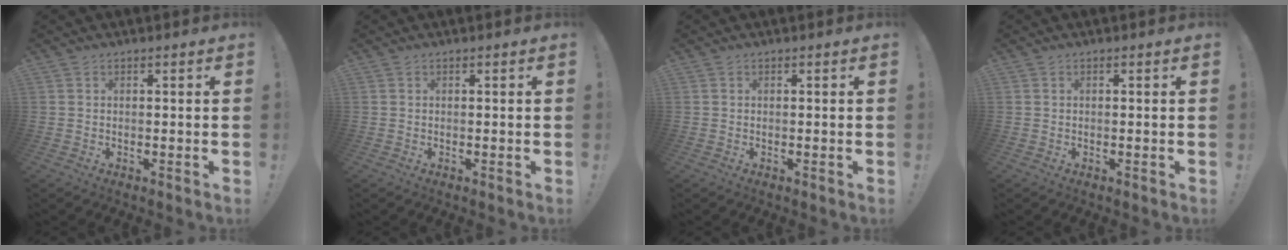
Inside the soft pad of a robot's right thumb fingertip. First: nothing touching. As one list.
[{"total": 0.0}, {"total": 0.0}, {"total": 0.0}]